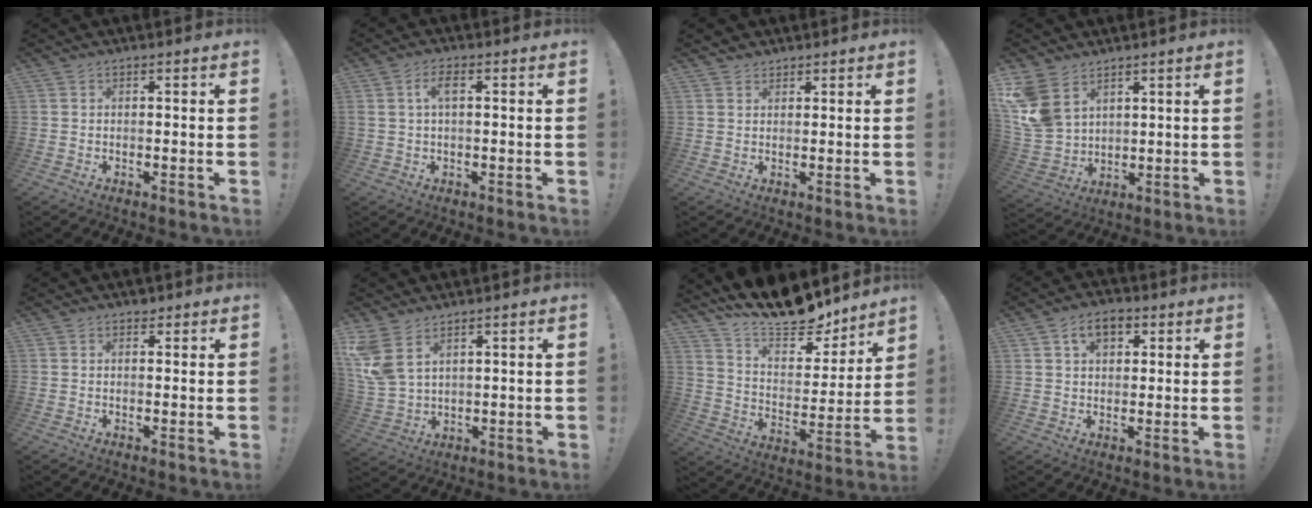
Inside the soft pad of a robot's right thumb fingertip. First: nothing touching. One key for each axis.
{"total": 4.0, "fx": 0.6, "fy": 1.6, "fz": 3.7, "tx": -0.081, "ty": 0.009, "tz": 0.007}
{"total": 2.0, "fx": 1.5, "fy": 1.4, "fz": 0.1, "tx": 0.001, "ty": -0.005, "tz": 0.028}
{"total": 11.5, "fx": 6.4, "fy": 7.6, "fz": 5.7, "tx": -0.115, "ty": -0.036, "tz": 0.131}
{"total": 1.1, "fx": 0.9, "fy": 0.5, "fz": 0.3, "tx": 0.006, "ty": -0.006, "tz": 0.014}
{"total": 8.6, "fx": 5.1, "fy": 4.3, "fz": 5.4, "tx": -0.117, "ty": -0.024, "tz": 0.104}
{"total": 15.3, "fx": 13.7, "fy": 4.3, "fz": 5.3, "tx": -0.096, "ty": -0.120, "tz": 0.240}
{"total": 7.3, "fx": 3.0, "fy": 4.9, "fz": 4.5, "tx": -0.069, "ty": 0.007, "tz": 0.055}